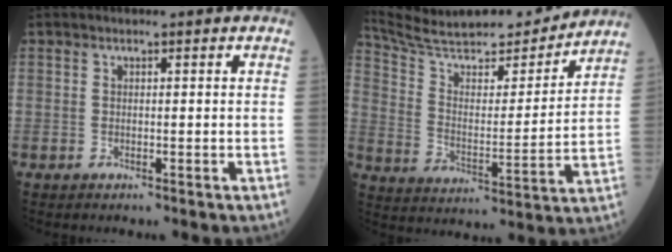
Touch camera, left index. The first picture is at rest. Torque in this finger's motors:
{"motor_torque": [0.05, -0.53, 0.30, 0.04]}